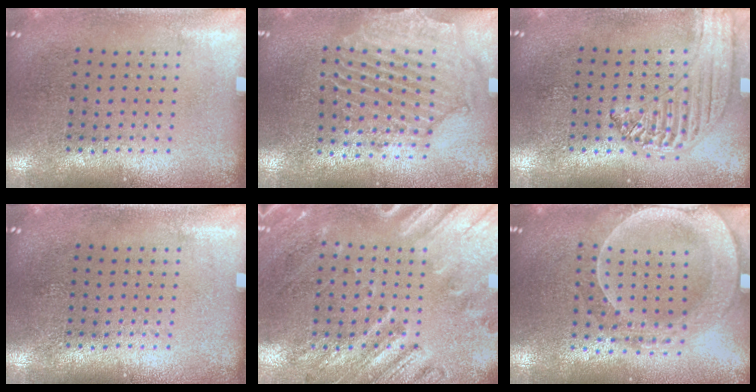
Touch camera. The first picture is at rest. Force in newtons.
{"total": 2.3, "press": 2.1, "slide": 0.7}
{"total": 1.3, "press": 1.3, "slide": 0.2}
{"total": 0.0}
{"total": 2.5, "press": 2.0, "slide": 1.6}
{"total": 2.2, "press": 2.0, "slide": 0.9}